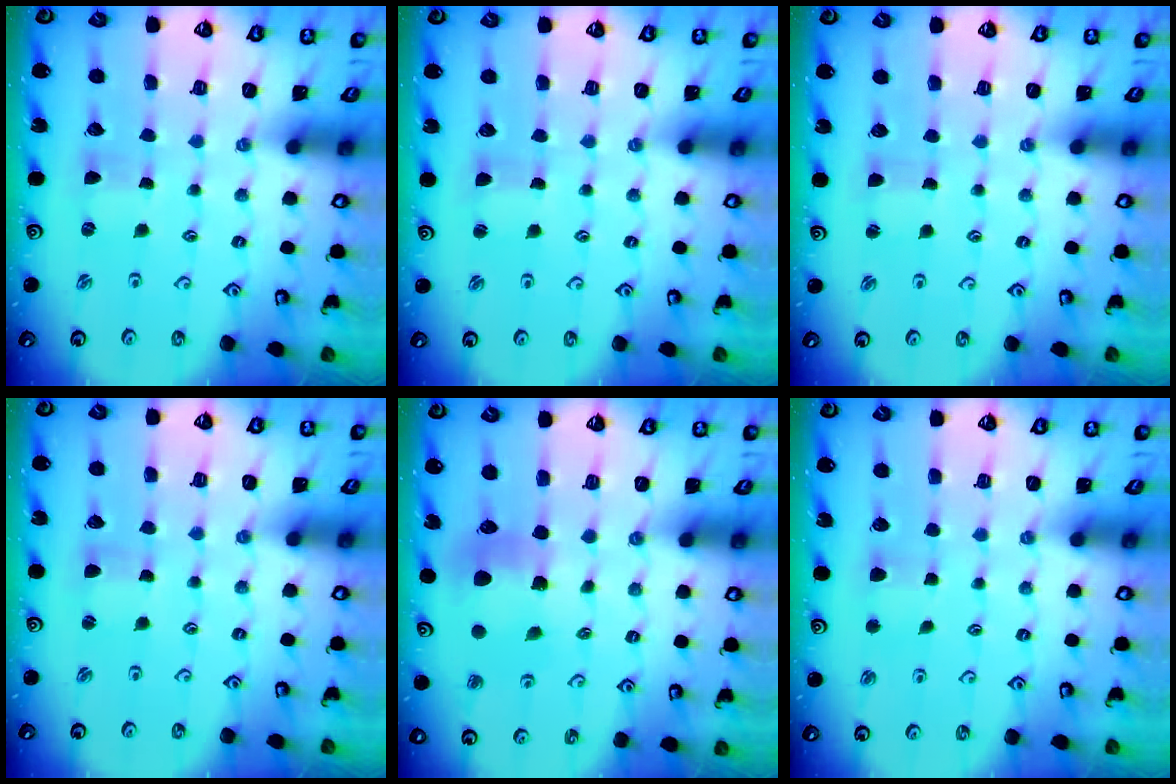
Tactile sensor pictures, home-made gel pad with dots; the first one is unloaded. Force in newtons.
{"total": 1.3, "press": 1.3, "slide": 0.1}
{"total": 1.3, "press": 1.3, "slide": 0.1}
{"total": 1.0, "press": 1.0, "slide": 0.3}
{"total": 8.2, "press": 8.1, "slide": 0.7}
{"total": 2.5, "press": 2.4, "slide": 0.5}